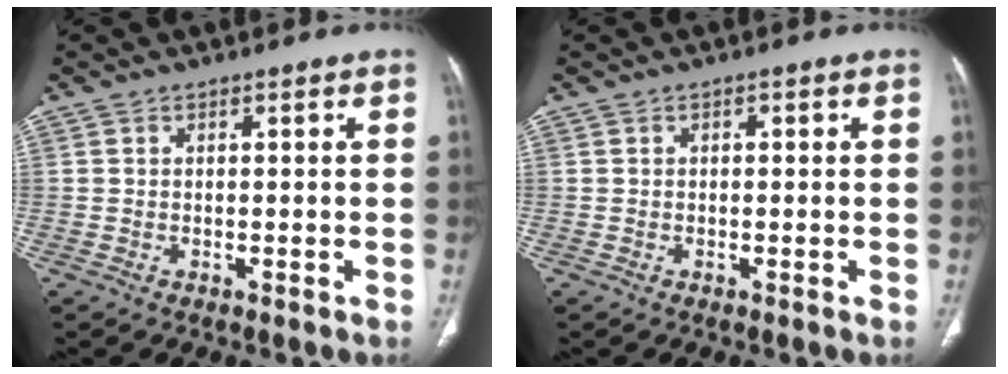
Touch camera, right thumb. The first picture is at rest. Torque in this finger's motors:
{"motor_torque": [-0.25, -0.48, -0.24, 0.05, 0.06]}